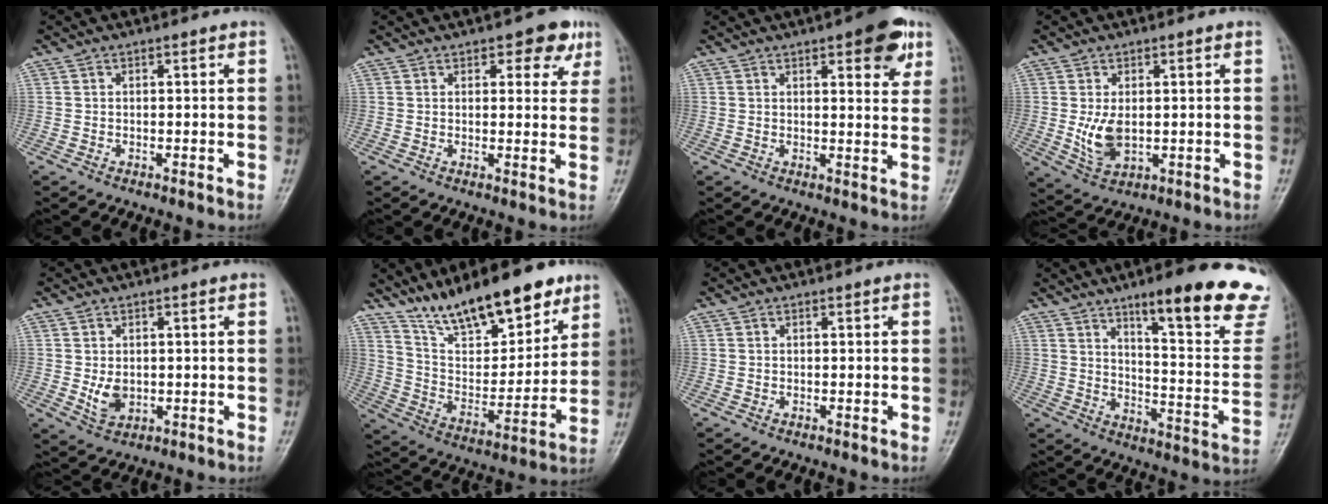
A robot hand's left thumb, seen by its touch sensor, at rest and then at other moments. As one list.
[{"total": 5.7, "force": [3.2, 3.2, 3.5], "torque": [-0.010, -0.010, 0.034]}, {"total": 9.2, "force": [5.0, 3.2, 7.1], "torque": [-0.066, -0.017, 0.057]}, {"total": 5.9, "force": [0.2, 3.6, 4.6], "torque": [-0.082, -0.015, 0.014]}, {"total": 4.1, "force": [-0.1, 3.0, 2.8], "torque": [-0.040, -0.008, 0.008]}, {"total": 19.7, "force": [14.3, 7.1, 11.6], "torque": [-0.141, -0.071, 0.249]}, {"total": 0.0}, {"total": 23.3, "force": [15.3, 5.2, 16.8], "torque": [-0.183, -0.075, 0.209]}]